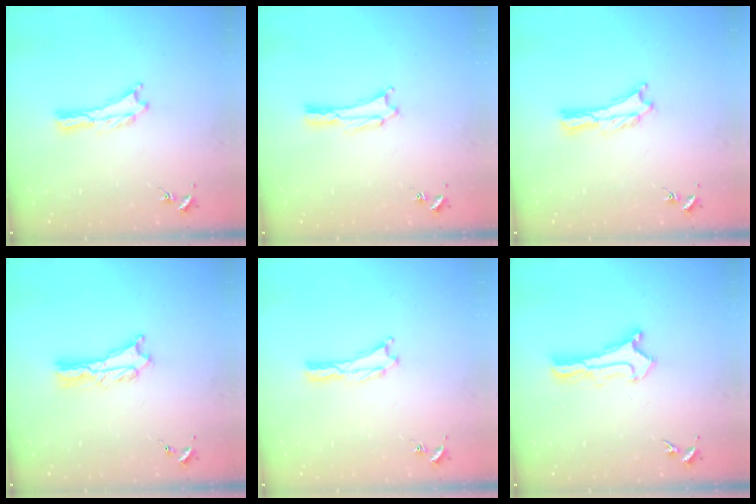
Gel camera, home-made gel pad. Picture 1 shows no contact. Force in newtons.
{"total": 1.8, "press": 1.8, "slide": 0.2}
{"total": 0.6, "press": 0.6, "slide": 0.2}
{"total": 2.7, "press": 2.6, "slide": 0.3}
{"total": 0.0}
{"total": 1.1, "press": 1.1, "slide": 0.1}